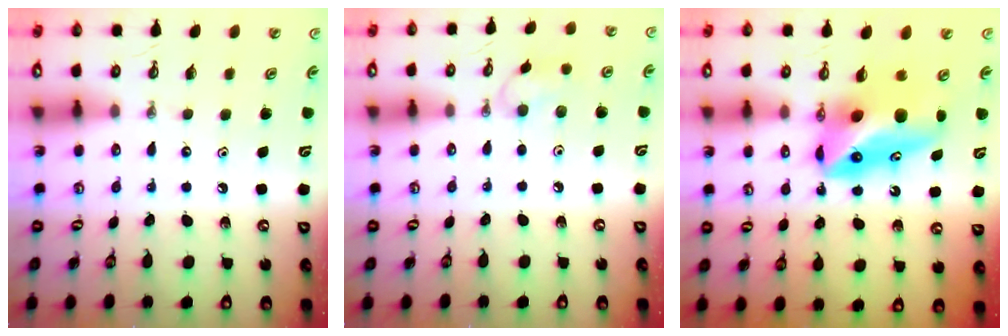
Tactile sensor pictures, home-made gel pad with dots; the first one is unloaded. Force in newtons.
{"total": 6.8, "press": 6.6, "slide": 1.9}
{"total": 10.9, "press": 10.8, "slide": 1.6}